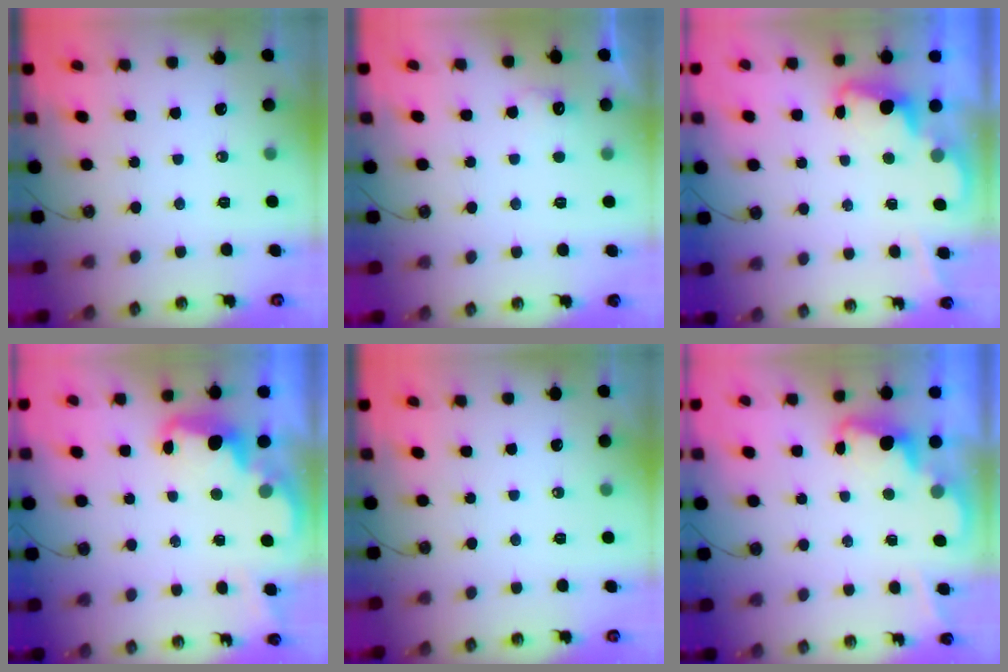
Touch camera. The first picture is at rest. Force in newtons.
{"total": 4.7, "press": 4.5, "slide": 1.1}
{"total": 2.4, "press": 2.3, "slide": 0.5}
{"total": 2.8, "press": 2.7, "slide": 0.7}
{"total": 0.0}
{"total": 2.3, "press": 2.3, "slide": 0.5}